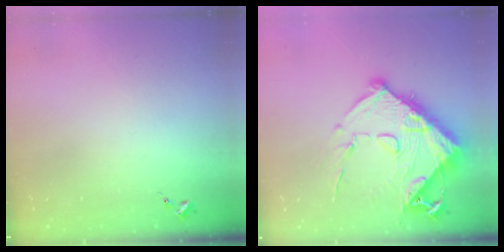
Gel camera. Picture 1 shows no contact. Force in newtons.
{"total": 17.9, "press": 17.8, "slide": 2.0}